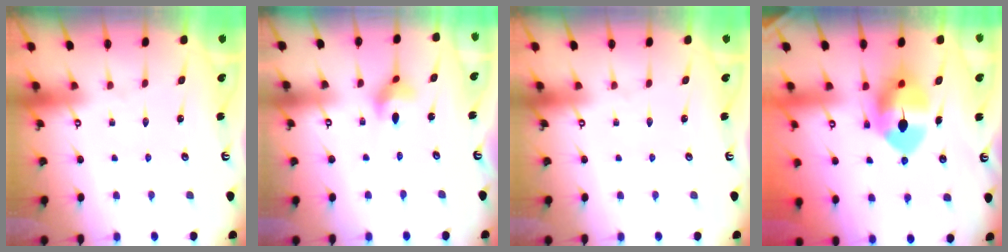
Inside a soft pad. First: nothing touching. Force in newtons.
{"total": 6.1, "press": 6.1, "slide": 0.5}
{"total": 0.0}
{"total": 11.1, "press": 10.9, "slide": 1.8}